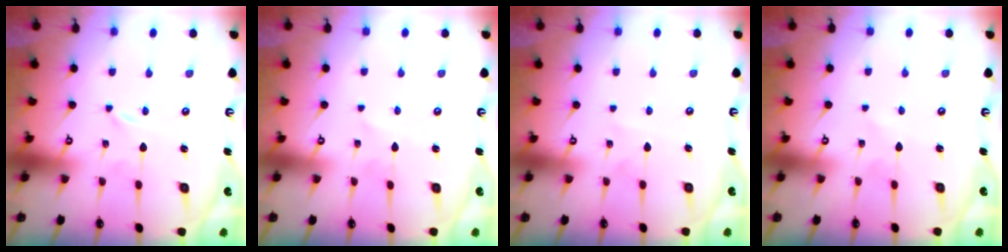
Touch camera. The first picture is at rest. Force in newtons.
{"total": 2.6, "press": 2.6, "slide": 0.4}
{"total": 5.4, "press": 5.3, "slide": 0.6}
{"total": 0.8, "press": 0.8, "slide": 0.1}